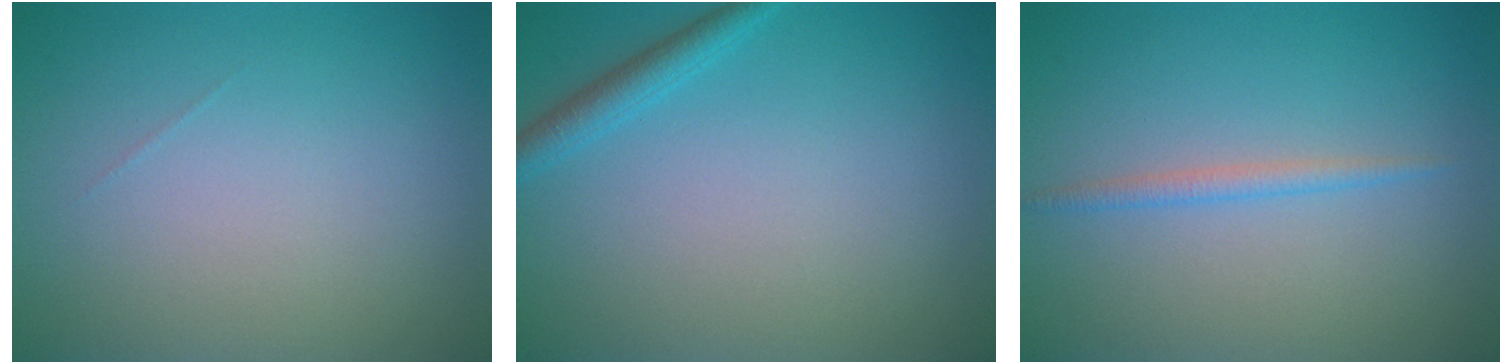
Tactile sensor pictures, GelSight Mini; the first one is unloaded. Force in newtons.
{"total": 1.9, "press": 1.9, "slide": 0.1}
{"total": 1.2, "press": 1.2, "slide": 0.1}